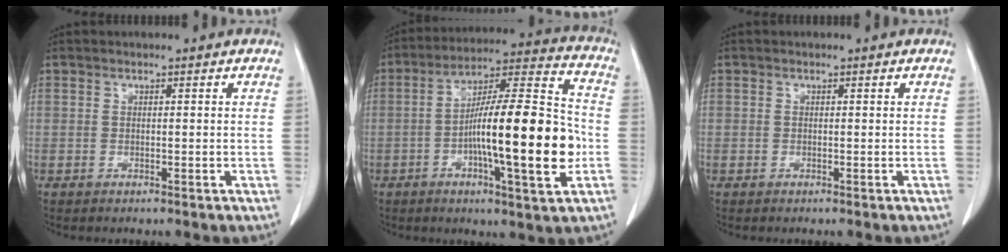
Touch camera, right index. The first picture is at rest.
{"total": 19.5, "force": [-3.5, 2.2, 19.0], "torque": [-0.312, 0.008, -0.058]}
{"total": 0.0}